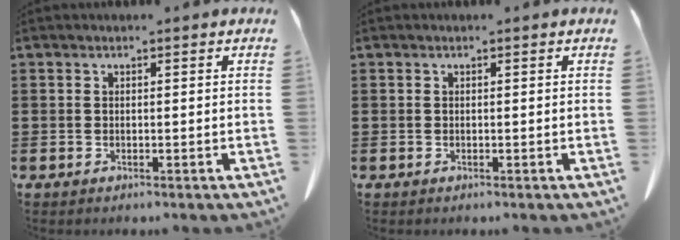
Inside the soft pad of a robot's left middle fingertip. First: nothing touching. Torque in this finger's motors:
{"motor_torque": [0.00, 0.00, 0.00, -0.01]}